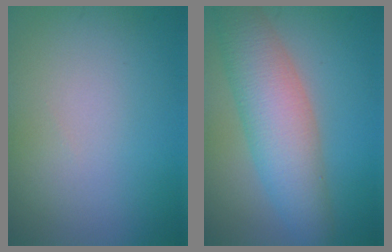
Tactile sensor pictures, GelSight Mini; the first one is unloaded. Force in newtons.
{"total": 6.8, "press": 6.8, "slide": 0.2}